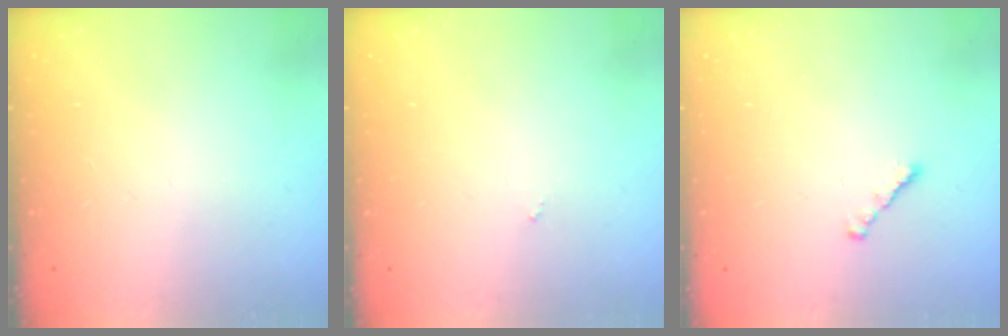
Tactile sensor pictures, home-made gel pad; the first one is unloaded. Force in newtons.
{"total": 0.0}
{"total": 1.3, "press": 1.2, "slide": 0.5}